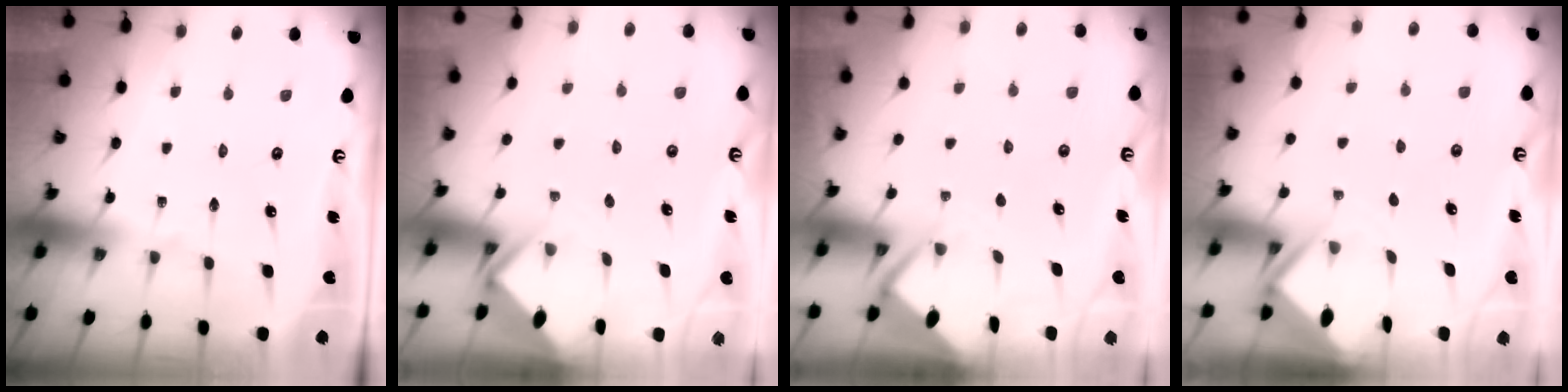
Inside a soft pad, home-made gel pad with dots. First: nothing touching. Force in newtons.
{"total": 2.9, "press": 2.9, "slide": 0.2}
{"total": 2.9, "press": 2.8, "slide": 0.4}
{"total": 3.0, "press": 3.0, "slide": 0.3}